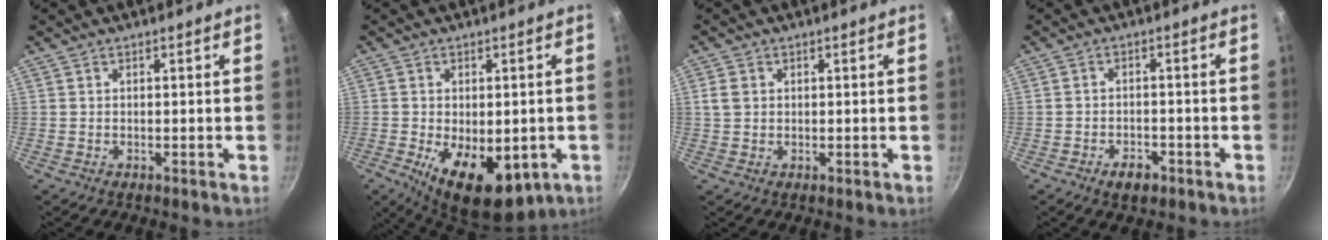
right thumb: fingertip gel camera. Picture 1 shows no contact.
{"total": 14.6, "force": [-4.4, 7.6, 11.6], "torque": [-0.150, -0.012, -0.047]}
{"total": 2.7, "force": [0.6, 2.1, 1.6], "torque": [-0.024, 0.005, 0.013]}
{"total": 4.0, "force": [-2.4, 2.3, 2.2], "torque": [-0.029, 0.019, -0.035]}